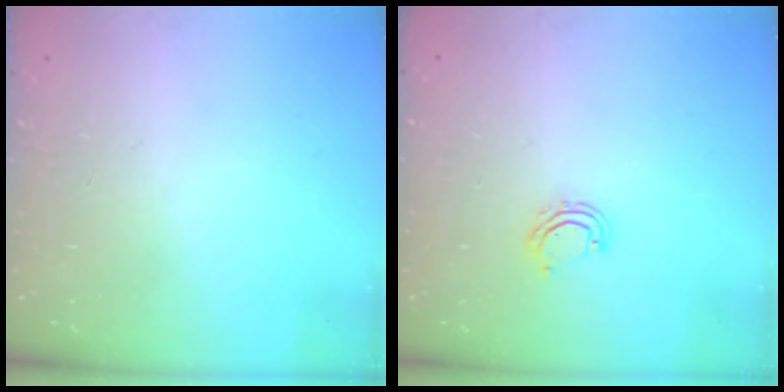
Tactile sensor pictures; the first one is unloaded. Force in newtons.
{"total": 4.5, "press": 4.4, "slide": 0.4}